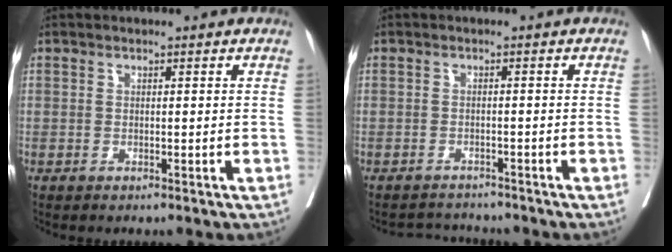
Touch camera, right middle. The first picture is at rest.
{"total": 1.7, "force": [-1.6, 0.3, -0.2], "torque": [0.001, -0.007, -0.026]}